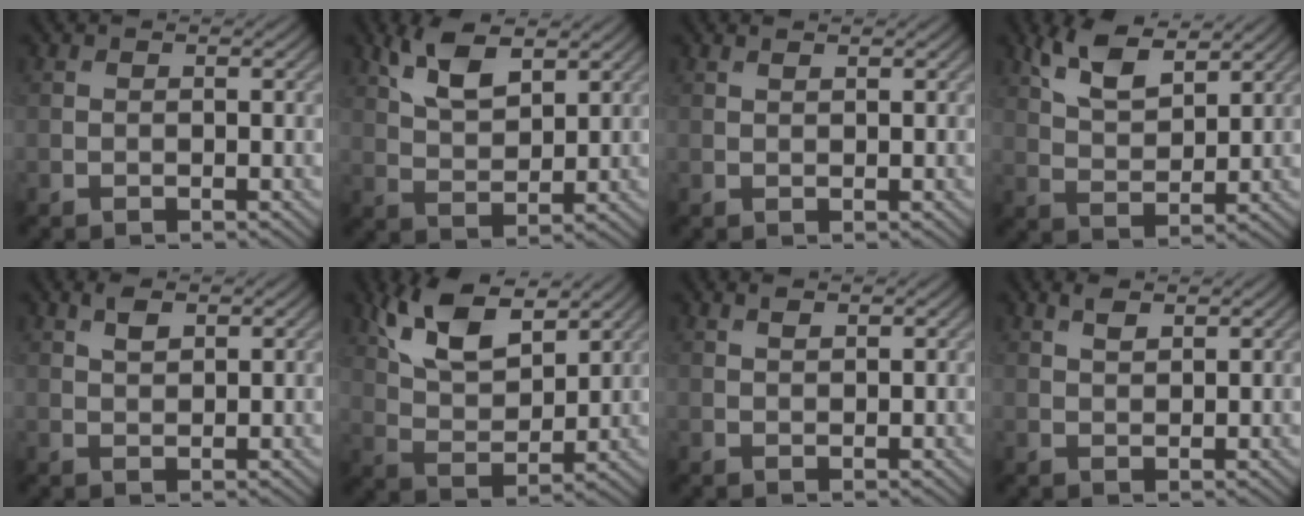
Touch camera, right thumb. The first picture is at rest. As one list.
[{"total": 6.6, "force": [3.9, 2.7, 4.5], "torque": [-0.102, 0.002, 0.080]}, {"total": 0.7, "force": [0.6, 0.1, 0.3], "torque": [-0.006, 0.002, 0.012]}, {"total": 6.9, "force": [4.5, 2.7, 4.4], "torque": [-0.102, 0.003, 0.094]}, {"total": 2.0, "force": [1.2, 0.8, 1.3], "torque": [-0.027, 0.002, 0.025]}, {"total": 10.4, "force": [6.2, 4.5, 7.0], "torque": [-0.151, 0.004, 0.122]}, {"total": 1.0, "force": [0.8, 0.2, 0.6], "torque": [-0.017, 0.001, 0.016]}, {"total": 1.8, "force": [1.3, 0.6, 1.1], "torque": [-0.026, 0.001, 0.026]}]